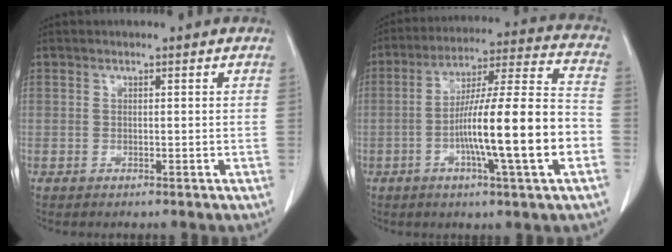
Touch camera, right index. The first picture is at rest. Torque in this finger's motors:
{"motor_torque": [2.14, 0.00, 1.05, 0.21]}